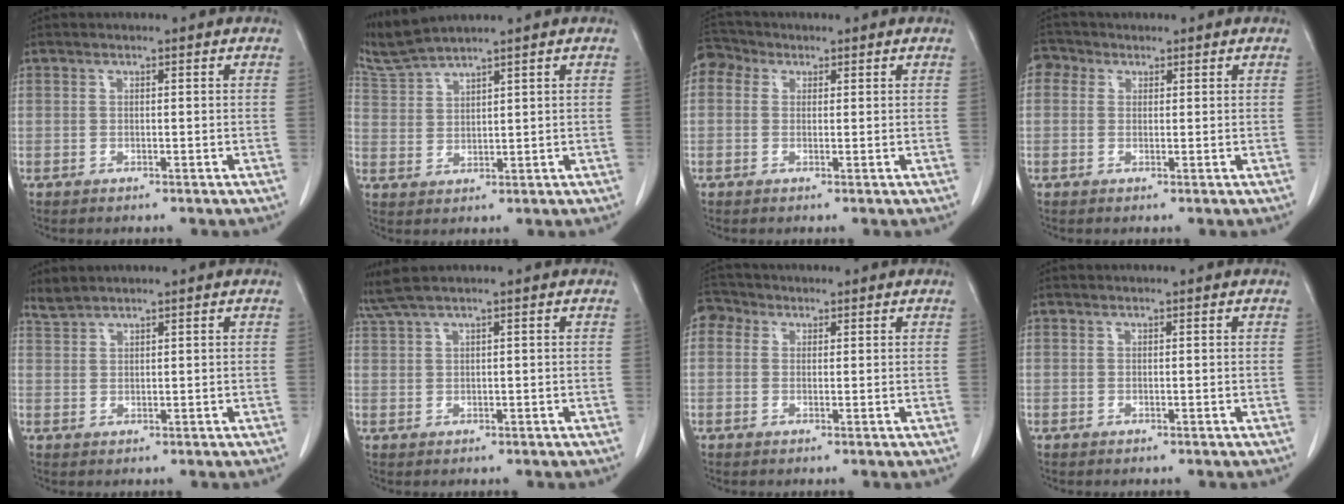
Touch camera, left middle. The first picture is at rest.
{"total": 4.7, "force": [4.5, -1.3, 0.6], "torque": [-0.030, 0.000, 0.102]}
{"total": 4.0, "force": [1.7, 3.3, 1.6], "torque": [-0.033, 0.024, 0.030]}
{"total": 2.8, "force": [1.2, 2.4, 0.8], "torque": [-0.014, 0.014, 0.017]}
{"total": 0.8, "force": [0.8, -0.1, 0.1], "torque": [-0.007, 0.007, 0.022]}
{"total": 2.7, "force": [2.1, -0.5, 1.7], "torque": [-0.048, 0.022, 0.051]}
{"total": 3.3, "force": [1.3, 2.8, 1.2], "torque": [-0.025, 0.016, 0.021]}
{"total": 0.0}